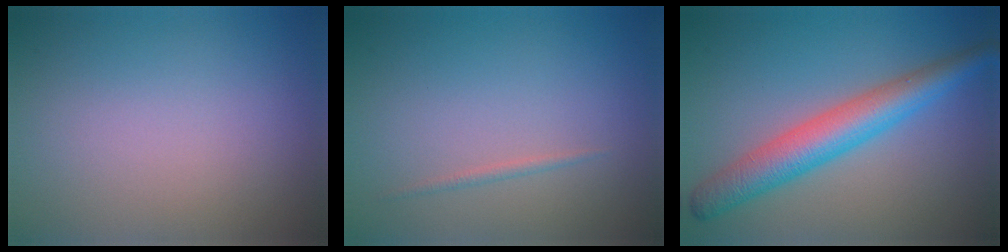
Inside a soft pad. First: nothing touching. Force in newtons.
{"total": 0.6, "press": 0.6, "slide": 0.1}
{"total": 5.6, "press": 5.6, "slide": 0.1}